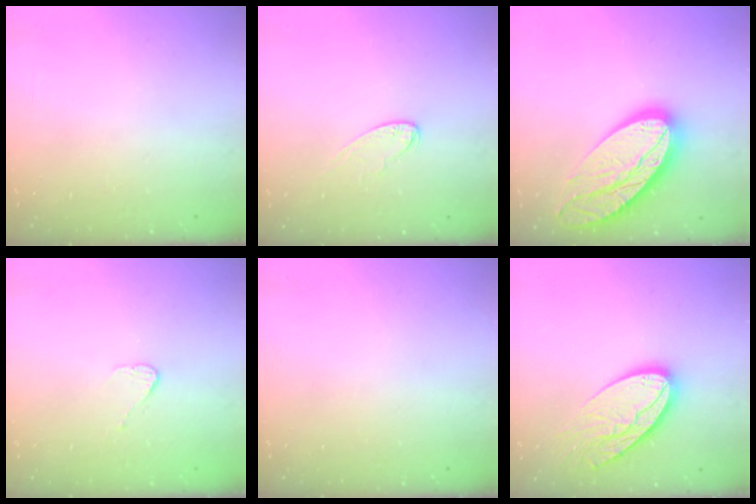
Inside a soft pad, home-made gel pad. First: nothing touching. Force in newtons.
{"total": 5.6, "press": 5.5, "slide": 0.5}
{"total": 21.6, "press": 21.5, "slide": 1.9}
{"total": 3.3, "press": 3.3, "slide": 0.3}
{"total": 0.0}
{"total": 14.4, "press": 14.3, "slide": 1.2}